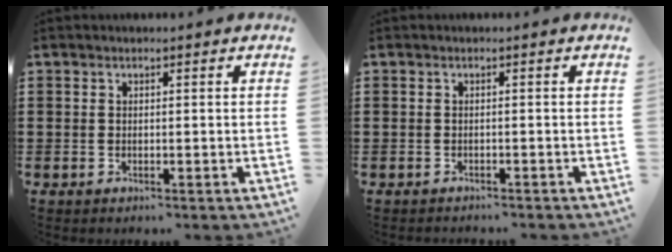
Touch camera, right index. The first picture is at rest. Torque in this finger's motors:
{"motor_torque": [-0.12, 0.17, -0.29, -0.07]}